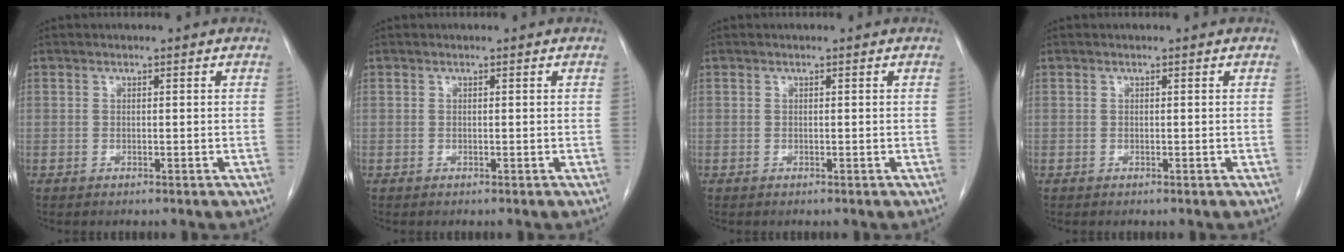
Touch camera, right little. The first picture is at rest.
{"total": 0.0}
{"total": 0.0}
{"total": 0.0}